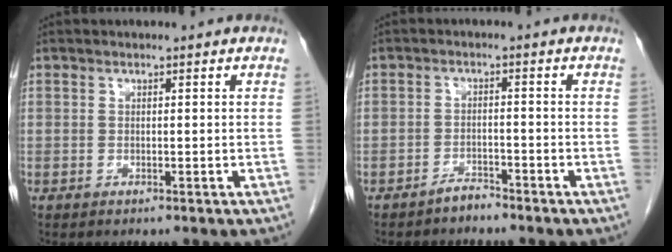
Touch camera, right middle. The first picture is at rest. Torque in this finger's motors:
{"motor_torque": [0.43, -0.23, 0.06, 0.03]}